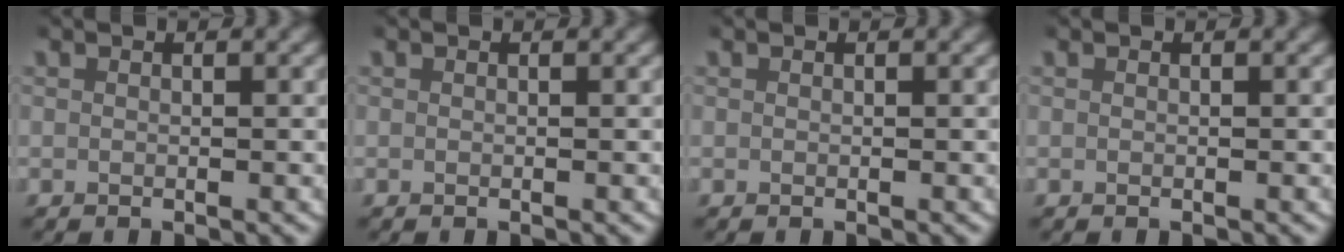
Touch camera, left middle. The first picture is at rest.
{"total": 0.0}
{"total": 0.0}
{"total": 0.0}